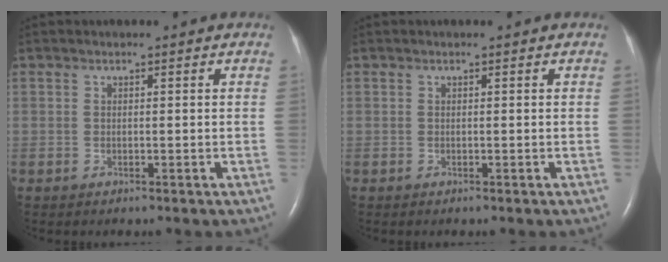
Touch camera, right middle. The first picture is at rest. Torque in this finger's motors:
{"motor_torque": [0.16, -0.15, 0.06, 0.00]}